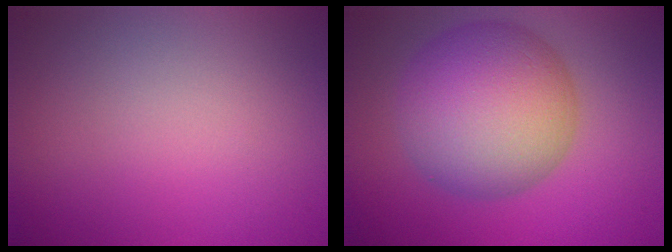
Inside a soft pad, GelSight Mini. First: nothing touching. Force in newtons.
{"total": 11.0, "press": 11.0, "slide": 0.3}